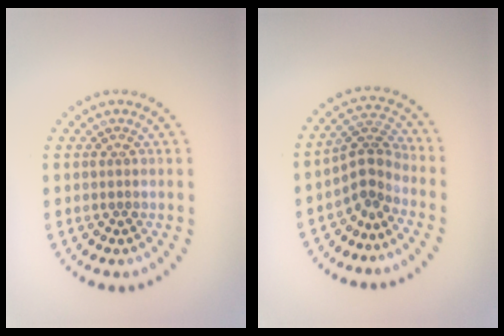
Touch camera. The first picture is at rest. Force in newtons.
{"total": 2.9, "press": 2.0, "slide": 2.1}